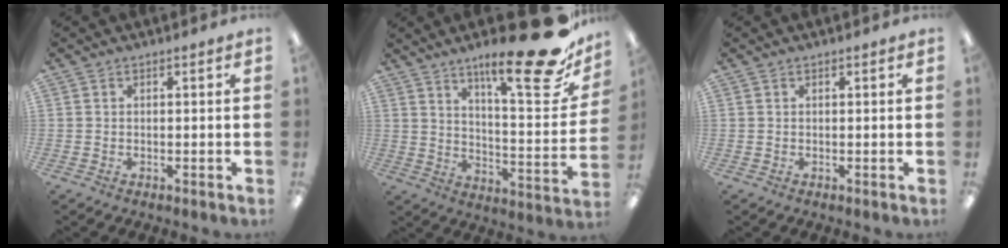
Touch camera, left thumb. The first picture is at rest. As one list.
[{"total": 22.3, "force": [15.3, 5.0, 15.3], "torque": [-0.228, -0.106, 0.241]}, {"total": 0.0}]